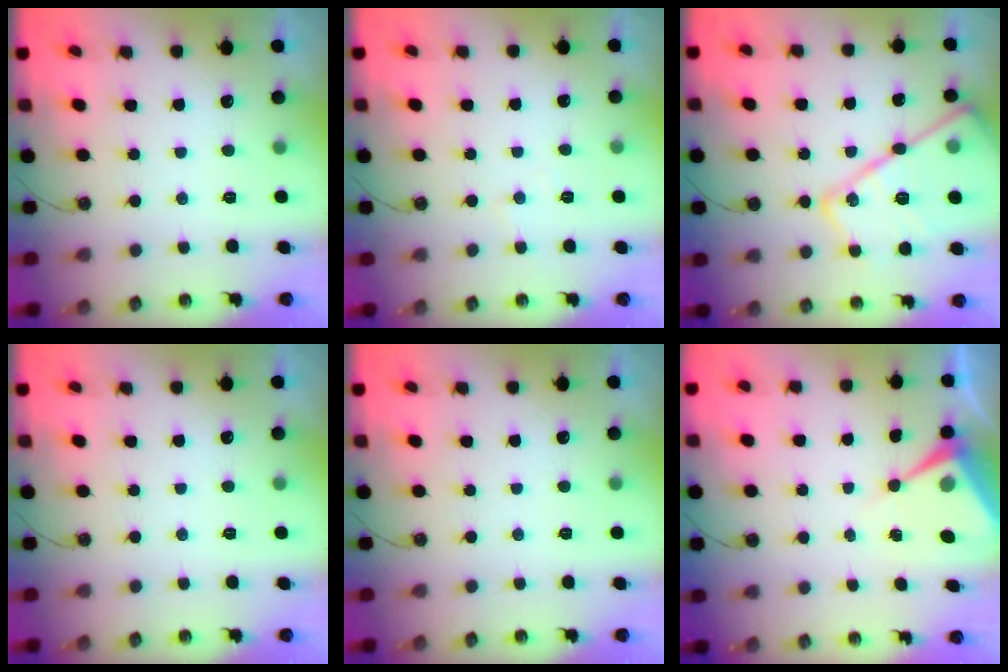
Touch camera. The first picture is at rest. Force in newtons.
{"total": 4.3, "press": 4.3, "slide": 0.7}
{"total": 23.5, "press": 23.4, "slide": 1.8}
{"total": 0.0}
{"total": 0.0}
{"total": 8.5, "press": 8.5, "slide": 0.2}